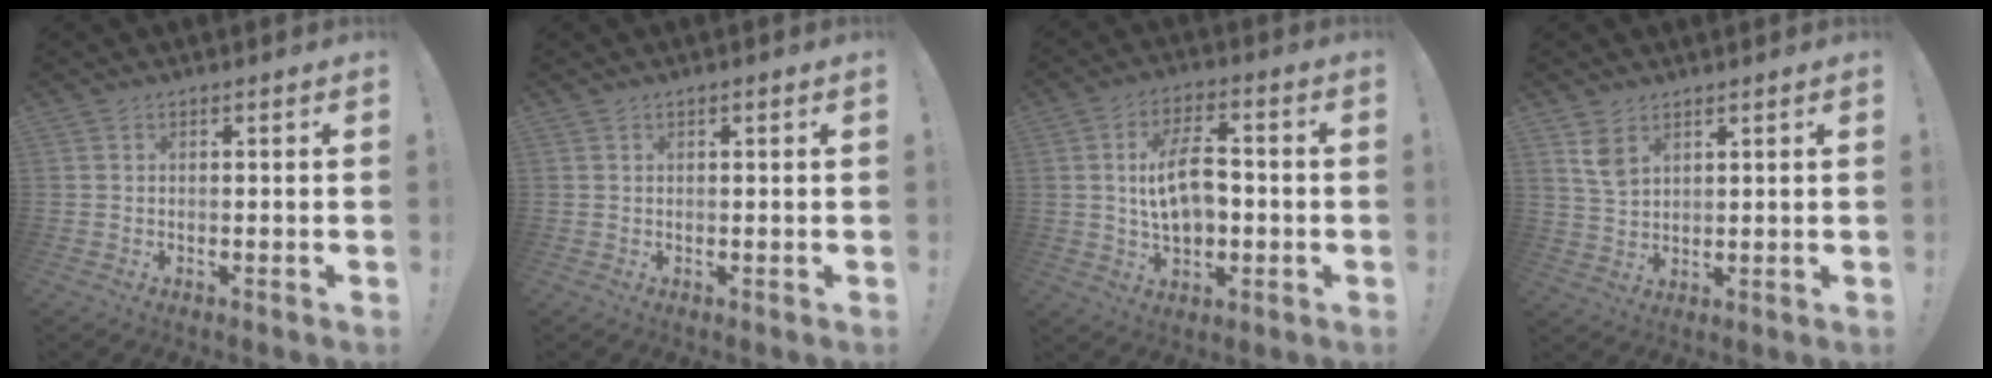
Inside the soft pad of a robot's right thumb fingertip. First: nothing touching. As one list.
[{"total": 0.7, "force": [0.4, -0.1, 0.6], "torque": [-0.008, -0.001, 0.005]}, {"total": 12.6, "force": [0.1, 7.5, 10.1], "torque": [-0.169, 0.008, 0.001]}, {"total": 5.5, "force": [3.3, 3.2, 2.9], "torque": [-0.040, -0.016, 0.062]}]